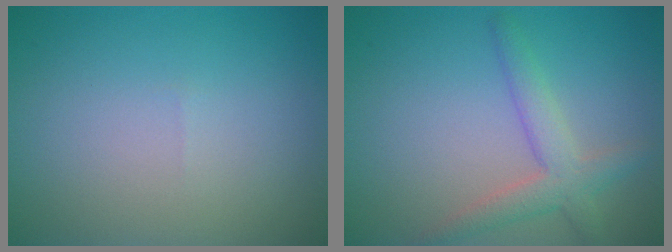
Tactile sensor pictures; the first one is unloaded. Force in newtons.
{"total": 3.2, "press": 3.2, "slide": 0.2}